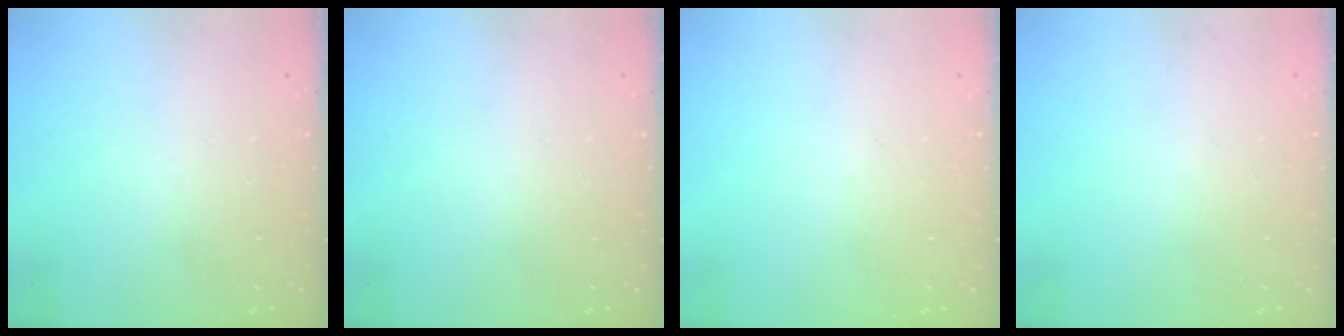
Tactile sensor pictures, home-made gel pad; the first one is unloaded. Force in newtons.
{"total": 0.0}
{"total": 0.0}
{"total": 0.0}